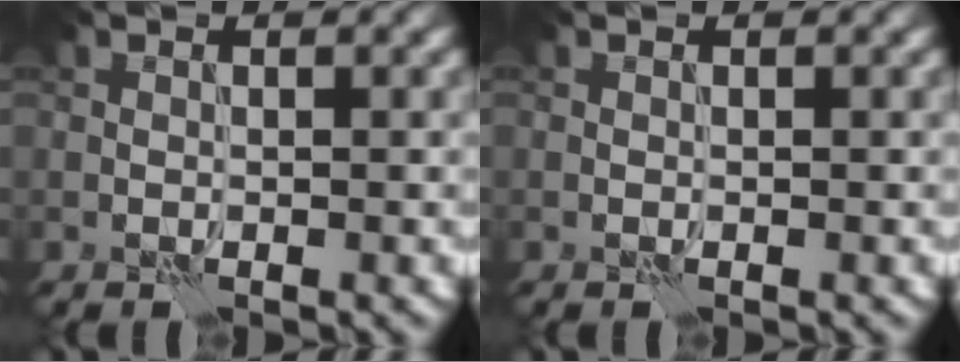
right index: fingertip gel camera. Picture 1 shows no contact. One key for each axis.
{"total": 0.0}